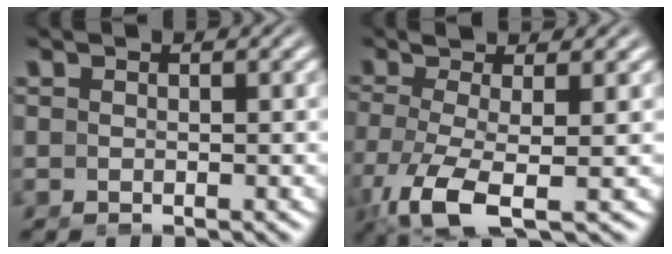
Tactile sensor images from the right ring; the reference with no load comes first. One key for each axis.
{"total": 5.8, "fx": -2.1, "fy": 2.2, "fz": 4.9, "tx": -0.124, "ty": -0.034, "tz": -0.023}